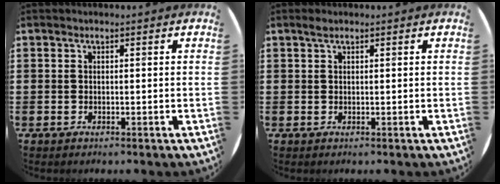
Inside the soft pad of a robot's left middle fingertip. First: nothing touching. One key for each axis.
{"total": 0.8, "fx": 0.6, "fy": 0.1, "fz": 0.5, "tx": -0.011, "ty": 0.002, "tz": 0.010}